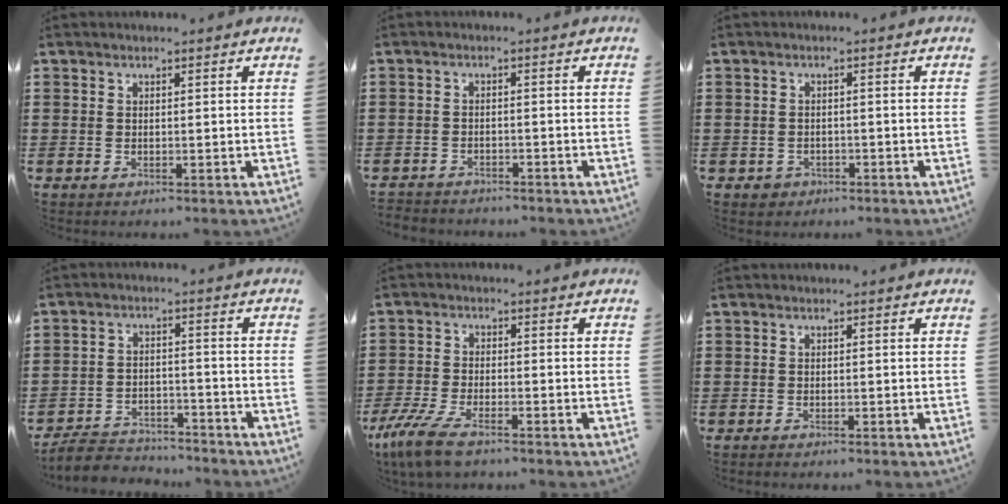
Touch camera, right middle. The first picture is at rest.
{"total": 2.1, "force": [-2.1, 0.3, -0.3], "torque": [-0.002, 0.000, -0.048]}
{"total": 1.2, "force": [-0.9, 0.8, 0.1], "torque": [-0.005, 0.001, -0.022]}
{"total": 5.0, "force": [-4.8, 1.1, 0.6], "torque": [-0.024, 0.007, -0.102]}
{"total": 6.1, "force": [-4.4, 1.6, 4.0], "torque": [-0.107, -0.013, -0.089]}
{"total": 0.6, "force": [-0.6, 0.1, 0.0], "torque": [-0.002, 0.000, -0.012]}